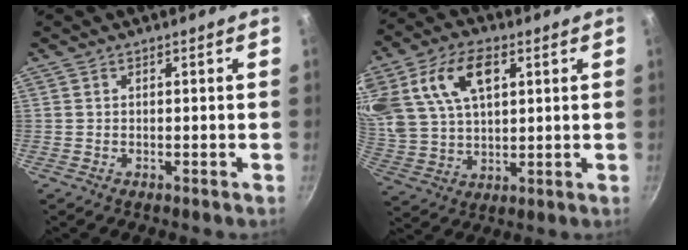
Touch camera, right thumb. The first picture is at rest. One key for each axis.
{"total": 16.6, "fx": 6.1, "fy": 10.0, "fz": 11.8, "tx": -0.221, "ty": -0.004, "tz": 0.119}